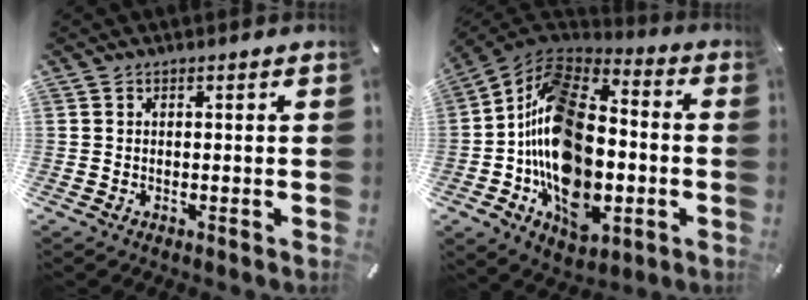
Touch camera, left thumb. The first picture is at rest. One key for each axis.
{"total": 23.6, "fx": -5.1, "fy": 15.8, "fz": 16.9, "tx": -0.319, "ty": 0.022, "tz": -0.082}